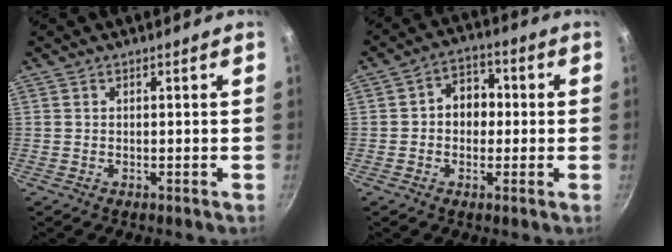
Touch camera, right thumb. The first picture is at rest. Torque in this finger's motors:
{"motor_torque": [-0.29, 0.48, 0.32, -0.15, 0.05]}